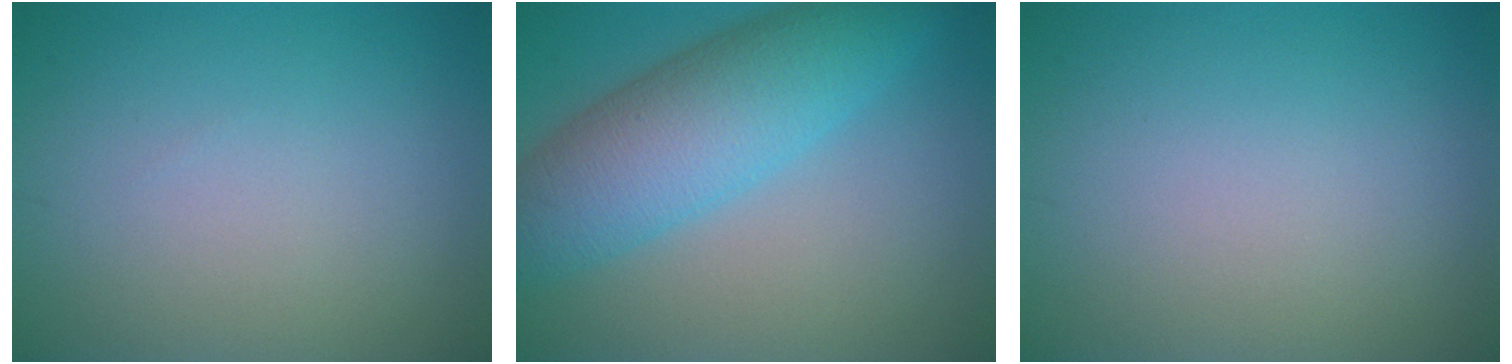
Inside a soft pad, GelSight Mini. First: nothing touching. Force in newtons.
{"total": 8.0, "press": 8.0, "slide": 0.2}
{"total": 0.0}